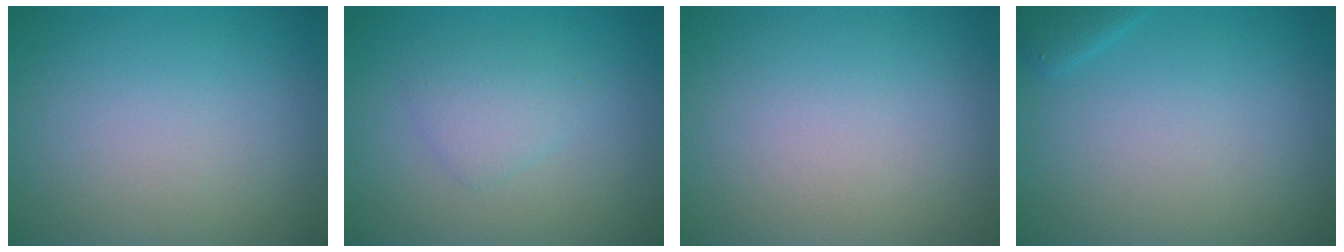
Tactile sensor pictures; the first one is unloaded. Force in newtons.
{"total": 2.0, "press": 2.0, "slide": 0.1}
{"total": 0.0}
{"total": 1.2, "press": 1.2, "slide": 0.1}